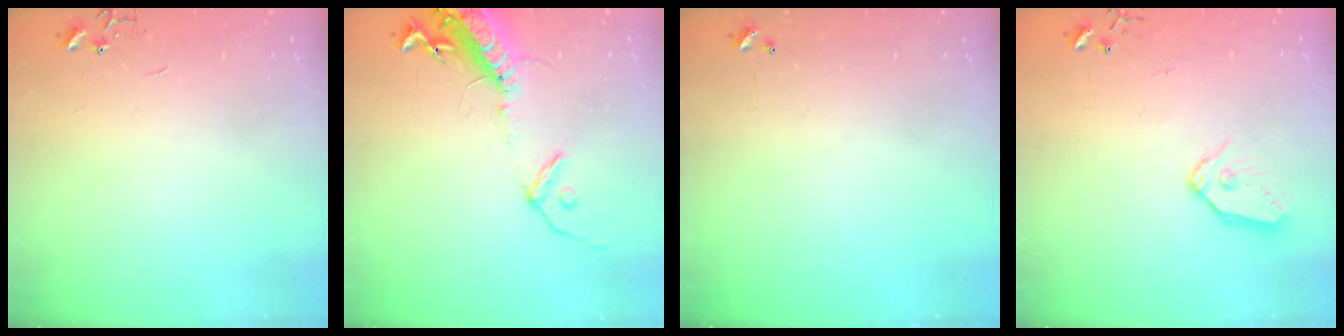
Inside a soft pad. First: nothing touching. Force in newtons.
{"total": 16.3, "press": 15.8, "slide": 4.0}
{"total": 0.0}
{"total": 8.9, "press": 8.8, "slide": 0.6}